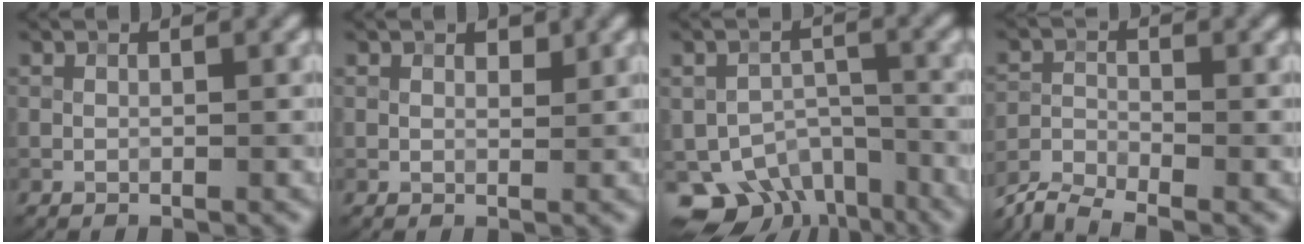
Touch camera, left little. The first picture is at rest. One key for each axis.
{"total": 1.1, "fx": 0.9, "fy": 0.5, "fz": 0.4, "tx": -0.009, "ty": 0.000, "tz": 0.017}
{"total": 8.4, "fx": -5.9, "fy": 5.0, "fz": 3.3, "tx": -0.053, "ty": -0.014, "tz": -0.087}
{"total": 4.2, "fx": -3.8, "fy": 0.7, "fz": 1.5, "tx": -0.029, "ty": -0.005, "tz": -0.085}